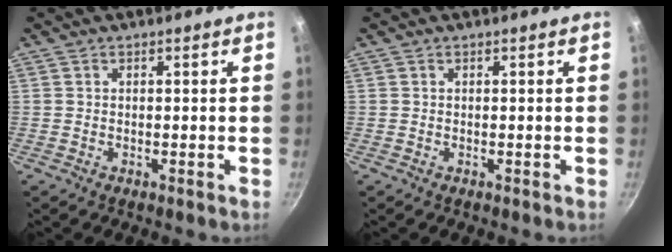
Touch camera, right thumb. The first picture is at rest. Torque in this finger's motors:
{"motor_torque": [-0.09, 0.05, 0.00, -0.01, 0.01]}